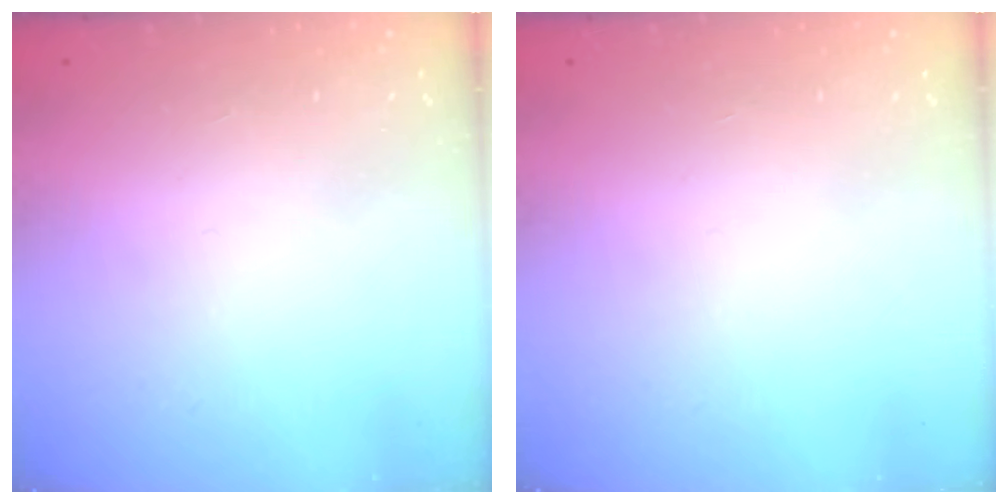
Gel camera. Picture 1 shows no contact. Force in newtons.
{"total": 0.0}